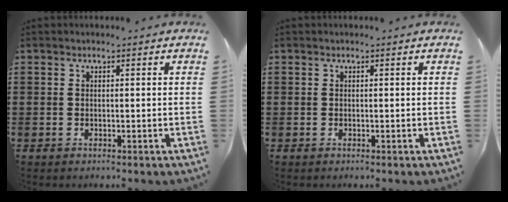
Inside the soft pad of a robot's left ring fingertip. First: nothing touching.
{"total": 0.0}